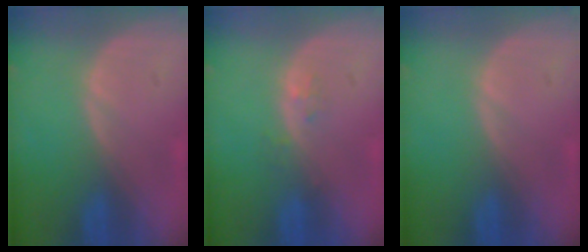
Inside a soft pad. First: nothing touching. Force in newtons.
{"total": 1.2, "press": 1.2, "slide": 0.1}
{"total": 0.0}